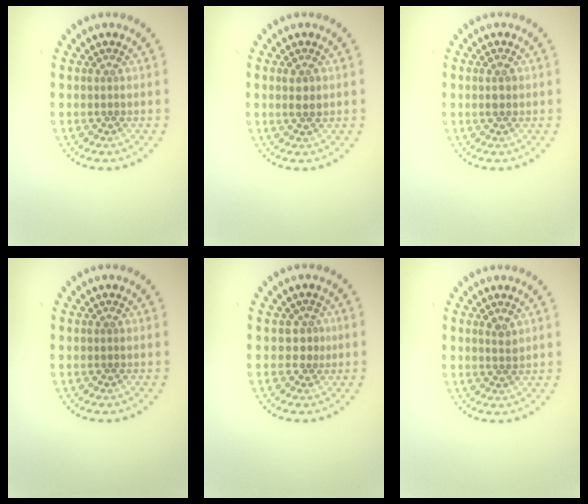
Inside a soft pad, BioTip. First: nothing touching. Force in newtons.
{"total": 1.3, "press": 1.3, "slide": 0.1}
{"total": 1.0, "press": 1.0, "slide": 0.1}
{"total": 0.0}
{"total": 1.2, "press": 0.7, "slide": 1.0}
{"total": 0.9, "press": 0.8, "slide": 0.4}